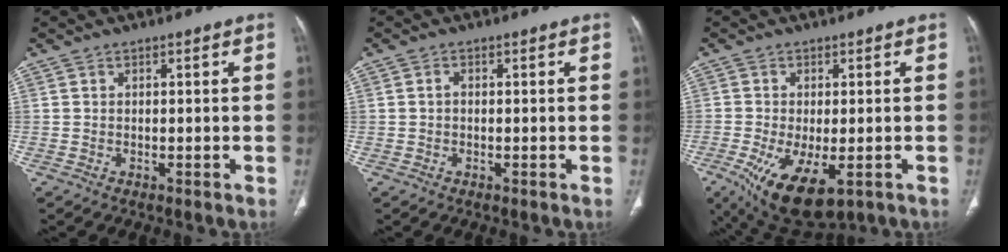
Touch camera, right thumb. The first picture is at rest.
{"total": 1.0, "force": [-0.1, 0.7, 0.7], "torque": [-0.010, 0.002, -0.004]}
{"total": 13.0, "force": [-5.4, 5.8, 10.3], "torque": [-0.190, -0.017, -0.073]}